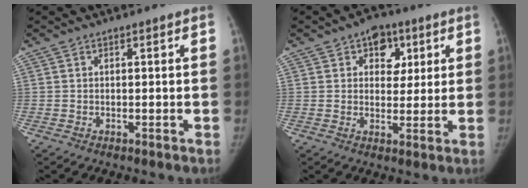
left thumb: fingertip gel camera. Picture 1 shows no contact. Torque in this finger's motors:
{"motor_torque": [0.79, 0.65, 0.71, -0.24, 0.16]}